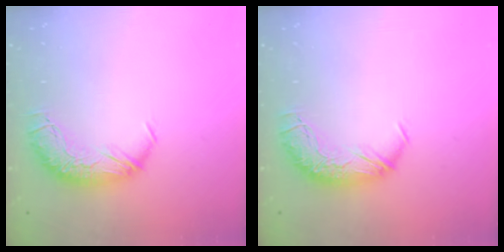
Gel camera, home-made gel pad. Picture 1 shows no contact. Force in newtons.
{"total": 0.0}